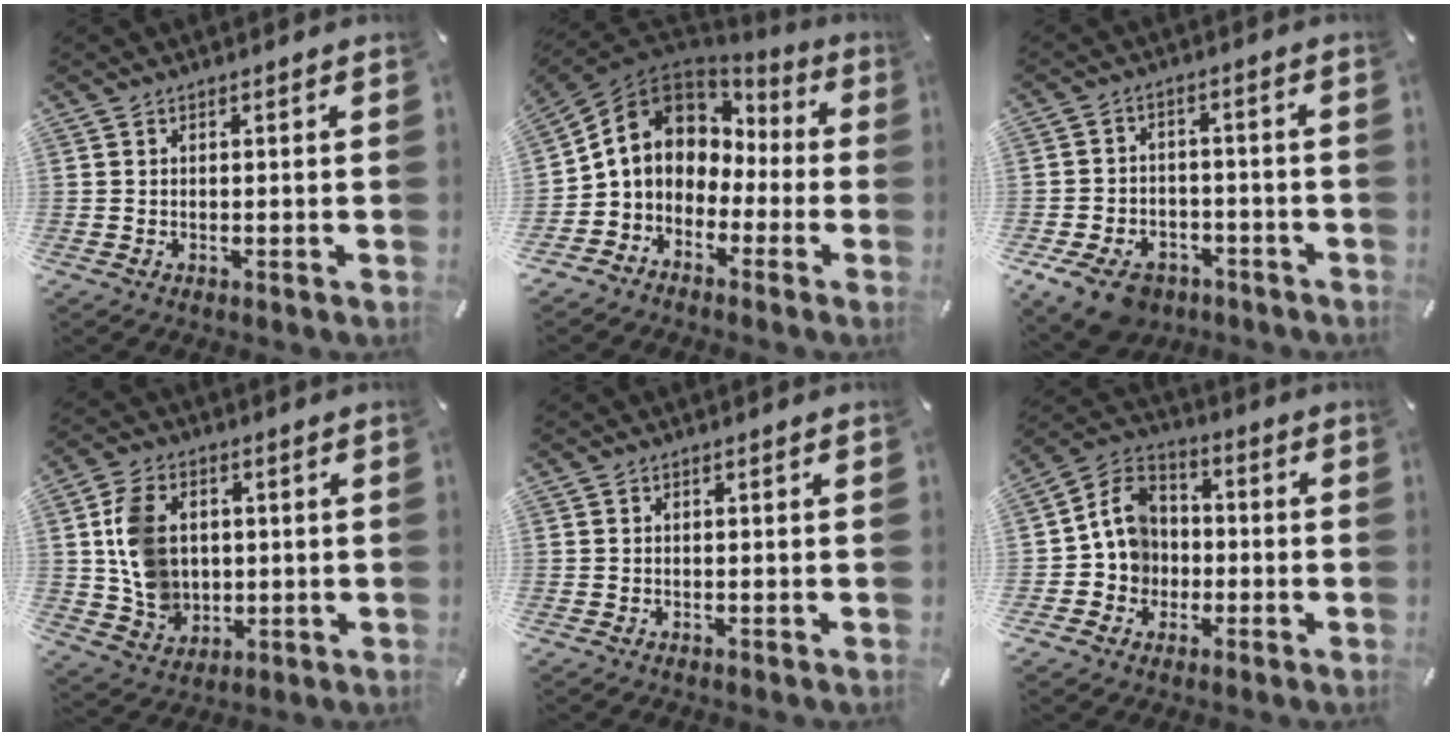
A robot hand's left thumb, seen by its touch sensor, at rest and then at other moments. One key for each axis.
{"total": 9.5, "fx": 0.5, "fy": 8.6, "fz": 4.1, "tx": -0.111, "ty": -0.001, "tz": 0.007}
{"total": 9.1, "fx": -5.9, "fy": 5.6, "fz": 4.1, "tx": -0.085, "ty": 0.036, "tz": -0.107}
{"total": 10.9, "fx": 1.5, "fy": 9.1, "fz": 5.8, "tx": -0.121, "ty": 0.014, "tz": 0.033}
{"total": 0.0}
{"total": 9.5, "fx": -1.2, "fy": 9.0, "fz": 2.9, "tx": -0.073, "ty": 0.015, "tz": -0.019}